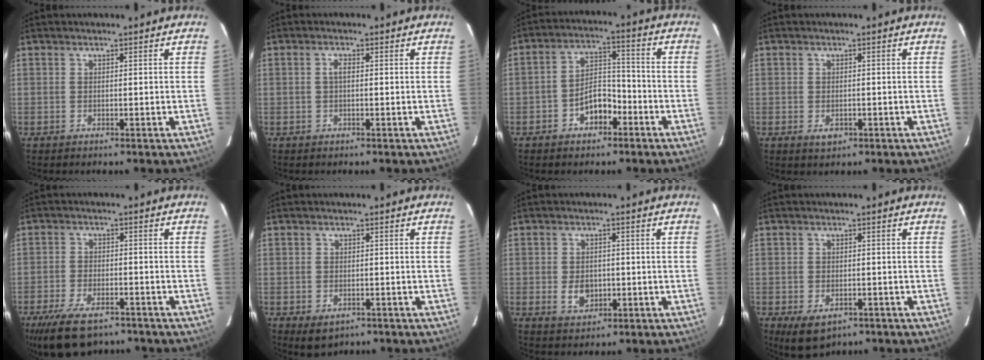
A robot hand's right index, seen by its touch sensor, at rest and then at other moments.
{"total": 1.3, "force": [0.0, 0.5, 1.2], "torque": [-0.024, 0.005, -0.003]}
{"total": 7.1, "force": [-3.8, 4.4, 4.1], "torque": [-0.076, 0.026, -0.052]}
{"total": 2.3, "force": [-0.9, 1.6, 1.4], "torque": [-0.025, -0.004, -0.010]}
{"total": 12.9, "force": [-9.1, 5.8, 7.2], "torque": [-0.165, -0.022, -0.152]}
{"total": 3.9, "force": [-1.9, 2.6, 2.1], "torque": [-0.041, -0.009, -0.021]}
{"total": 4.7, "force": [-1.0, 3.5, 2.9], "torque": [-0.058, -0.003, -0.010]}
{"total": 6.2, "force": [-3.3, 3.8, 3.7], "torque": [-0.072, -0.019, -0.044]}